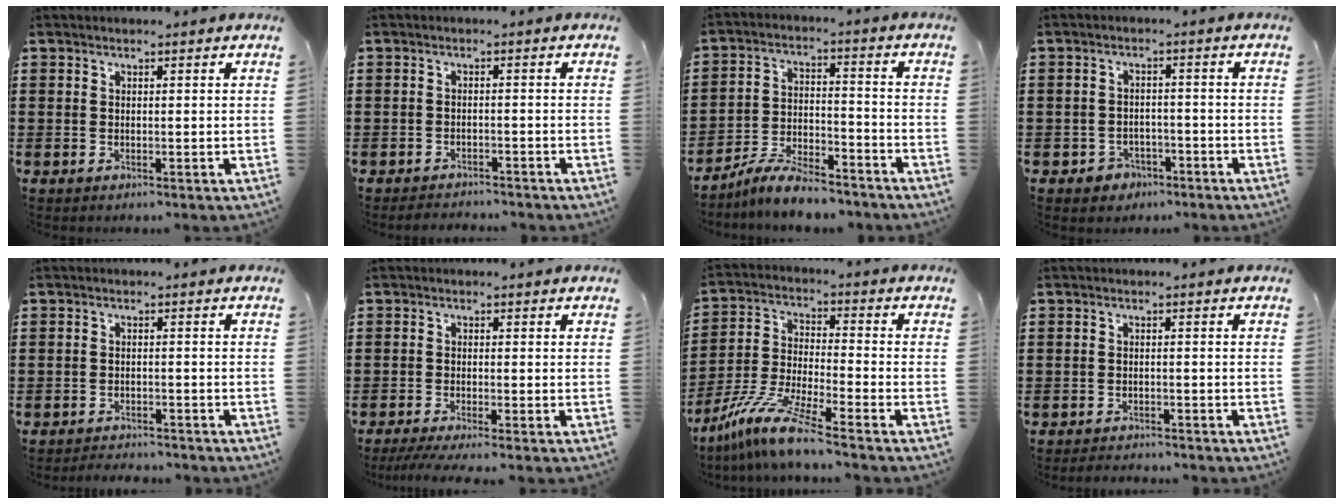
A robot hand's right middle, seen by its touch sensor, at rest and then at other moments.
{"total": 1.9, "force": [-1.8, 0.2, 0.0], "torque": [-0.006, 0.000, -0.040]}
{"total": 7.2, "force": [-6.7, 1.2, 2.5], "torque": [-0.053, 0.009, -0.130]}
{"total": 2.5, "force": [-2.1, 1.4, 0.2], "torque": [-0.012, 0.003, -0.047]}
{"total": 1.9, "force": [-1.9, 0.2, 0.0], "torque": [-0.006, 0.001, -0.040]}
{"total": 1.9, "force": [-1.4, -0.1, 1.2], "torque": [-0.027, -0.003, -0.030]}
{"total": 9.5, "force": [-7.9, 0.1, 5.3], "torque": [-0.120, -0.005, -0.162]}
{"total": 1.6, "force": [-1.6, 0.2, 0.0], "torque": [-0.005, 0.002, -0.033]}